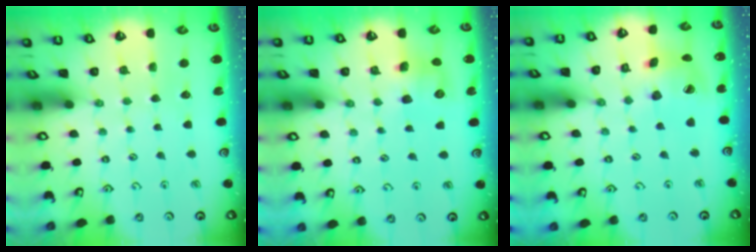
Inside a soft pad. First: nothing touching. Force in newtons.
{"total": 7.8, "press": 7.7, "slide": 0.5}
{"total": 12.6, "press": 12.5, "slide": 1.5}